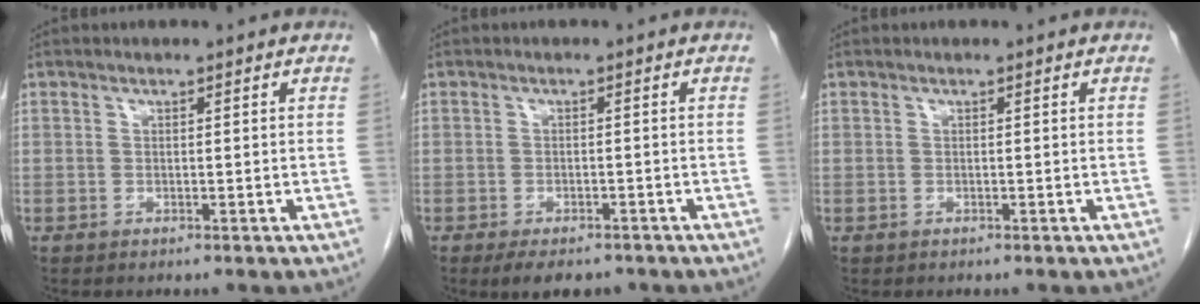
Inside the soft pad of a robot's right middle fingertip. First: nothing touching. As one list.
[{"total": 5.6, "force": [-4.2, 2.5, 2.6], "torque": [-0.034, -0.004, -0.057]}, {"total": 0.0}]